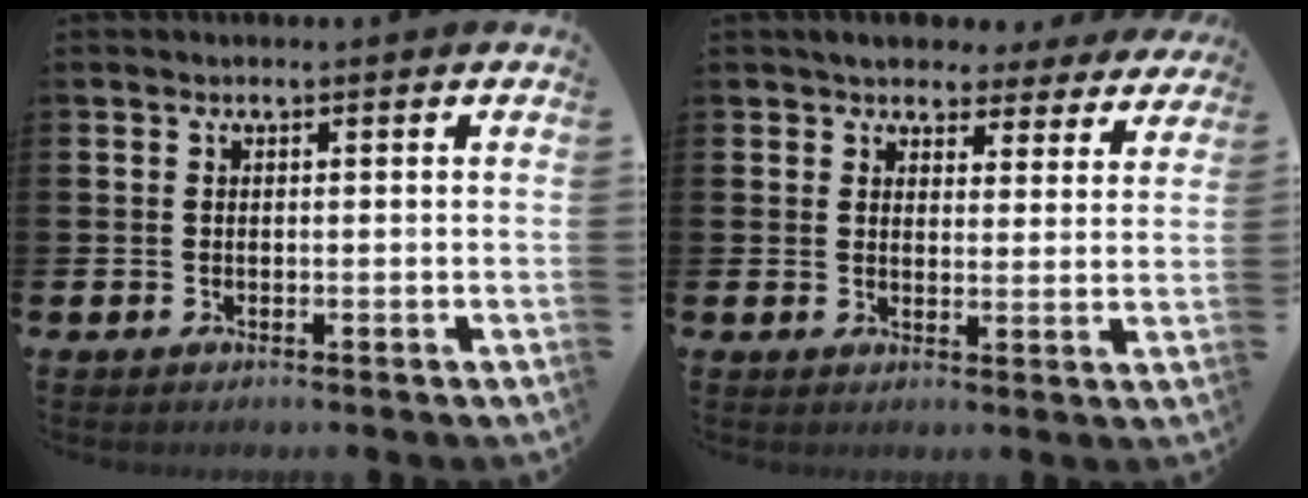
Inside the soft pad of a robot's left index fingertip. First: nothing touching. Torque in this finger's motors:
{"motor_torque": [0.37, -0.33, 0.77, 0.13]}